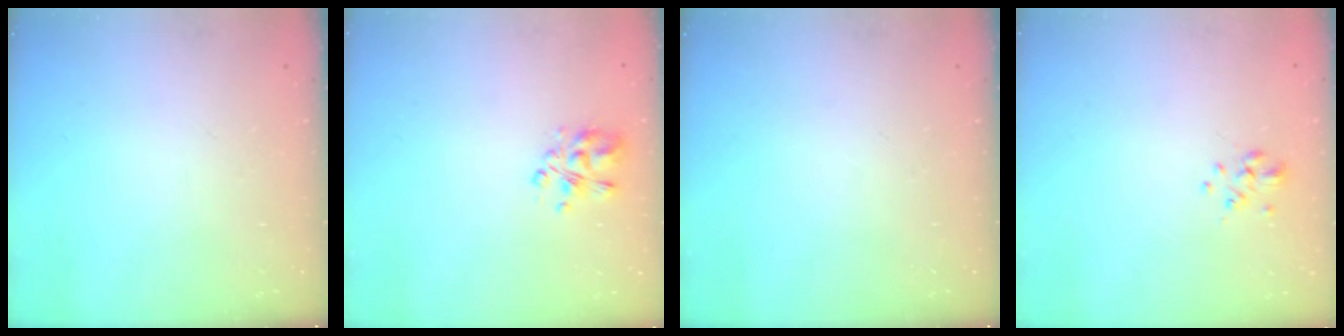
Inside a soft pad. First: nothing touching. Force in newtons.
{"total": 5.3, "press": 5.0, "slide": 1.6}
{"total": 0.0}
{"total": 1.9, "press": 1.7, "slide": 0.8}